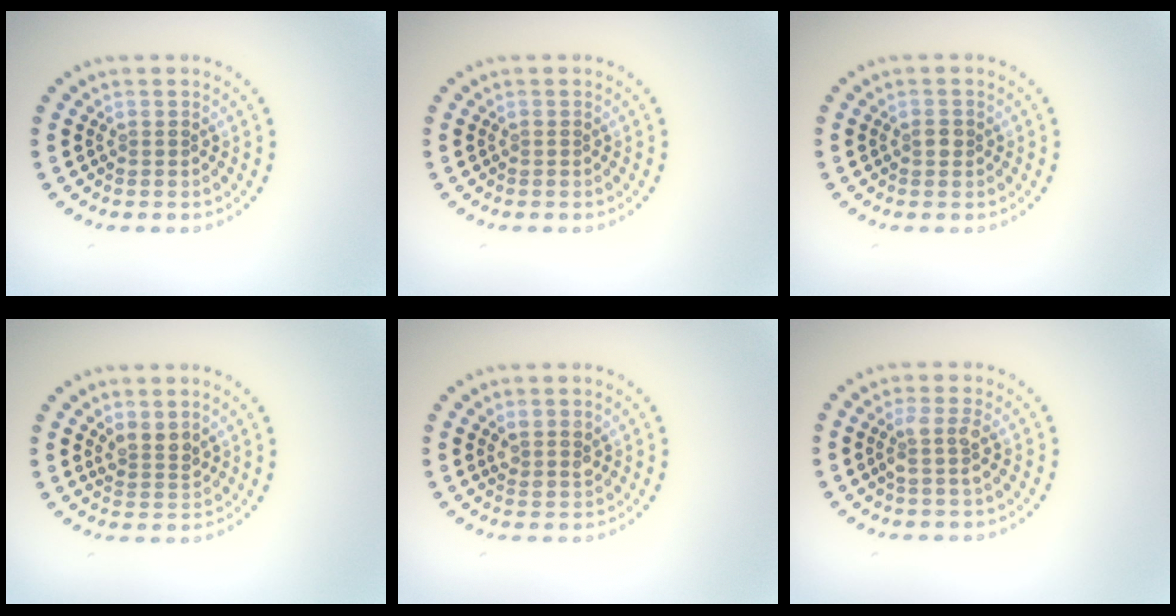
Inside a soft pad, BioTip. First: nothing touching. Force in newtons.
{"total": 0.0}
{"total": 0.9, "press": 0.9, "slide": 0.2}
{"total": 2.1, "press": 1.7, "slide": 1.1}
{"total": 1.7, "press": 1.5, "slide": 0.9}
{"total": 1.9, "press": 1.5, "slide": 1.1}